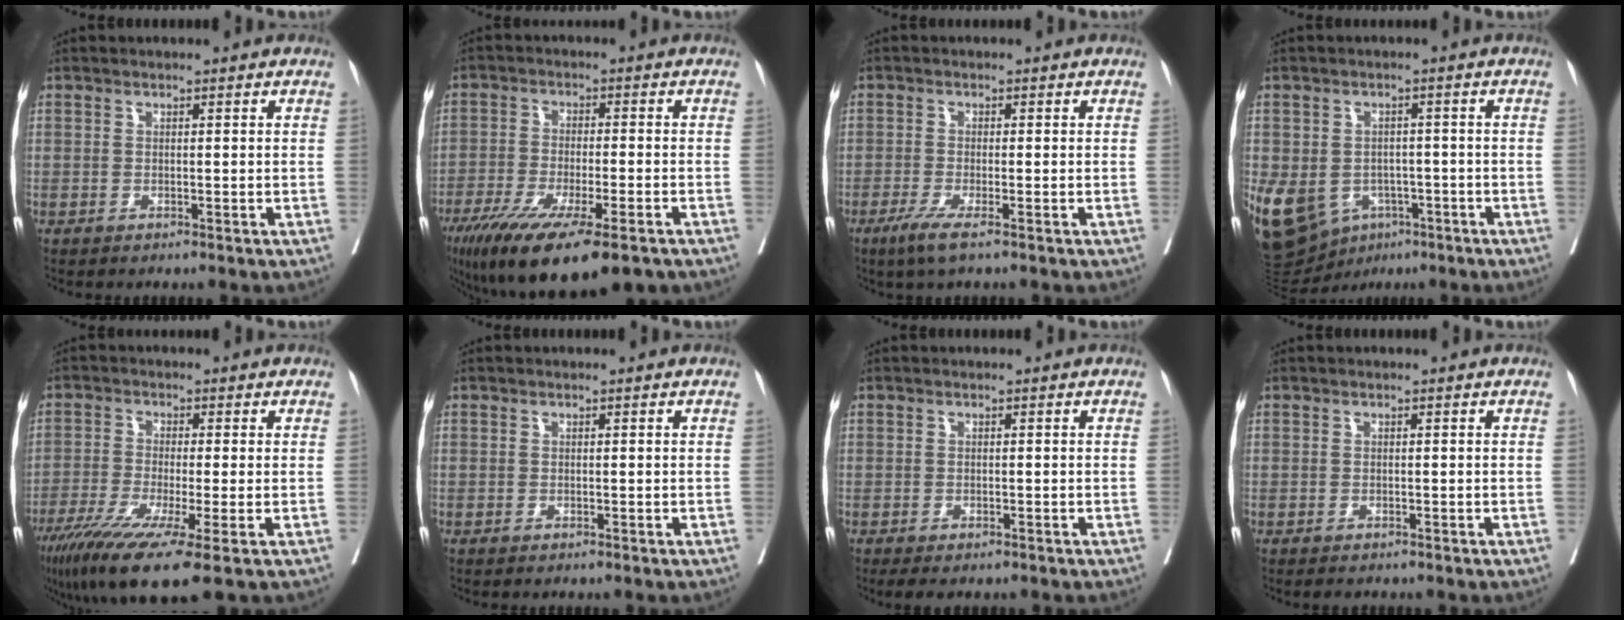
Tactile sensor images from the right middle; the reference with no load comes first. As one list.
[{"total": 17.2, "force": [-12.0, 3.0, 12.0], "torque": [-0.186, -0.043, -0.190]}, {"total": 3.5, "force": [-2.1, 0.1, 2.9], "torque": [-0.056, -0.011, -0.041]}, {"total": 14.4, "force": [-6.1, 10.7, 7.4], "torque": [-0.177, 0.005, -0.082]}, {"total": 11.5, "force": [-6.6, 0.5, 9.4], "torque": [-0.158, -0.032, -0.110]}, {"total": 0.0}, {"total": 2.3, "force": [-1.6, 1.1, 1.2], "torque": [-0.016, -0.003, -0.020]}, {"total": 0.9, "force": [-0.7, 0.5, 0.3], "torque": [-0.003, 0.001, -0.009]}]